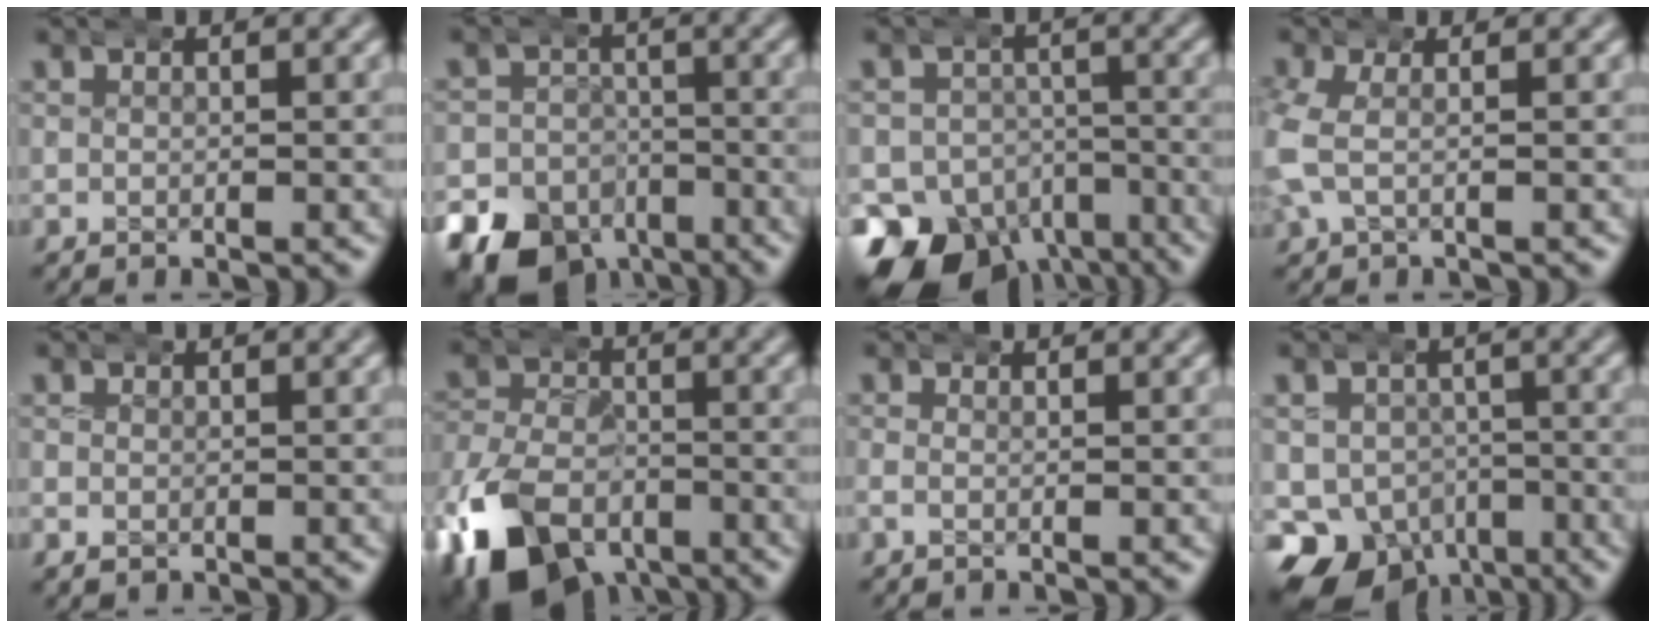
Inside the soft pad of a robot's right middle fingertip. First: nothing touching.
{"total": 13.6, "force": [-8.3, 9.9, 4.0], "torque": [-0.054, -0.053, -0.133]}
{"total": 16.1, "force": [-8.6, 11.7, 7.0], "torque": [-0.111, -0.071, -0.126]}
{"total": 2.2, "force": [0.1, 1.7, 1.4], "torque": [-0.055, 0.005, 0.002]}
{"total": 0.8, "force": [-0.2, 0.7, 0.5], "torque": [-0.008, -0.001, -0.002]}
{"total": 12.8, "force": [-7.4, 8.7, 5.7], "torque": [-0.097, -0.045, -0.108]}
{"total": 0.5, "force": [-0.4, 0.0, 0.4], "torque": [-0.008, 0.005, -0.009]}
{"total": 17.4, "force": [-7.5, 14.4, 6.2], "torque": [-0.120, -0.071, -0.113]}